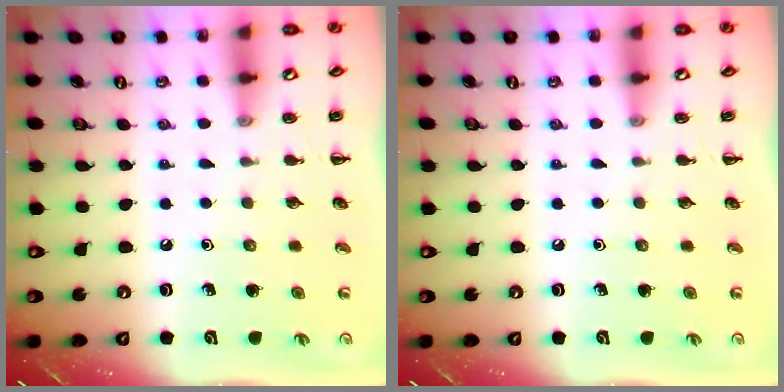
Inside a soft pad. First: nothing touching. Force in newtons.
{"total": 0.0}